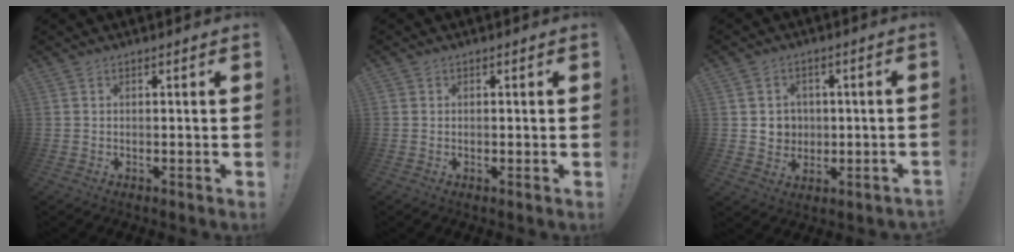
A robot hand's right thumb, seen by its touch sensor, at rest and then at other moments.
{"total": 0.8, "force": [0.0, 0.8, -0.1], "torque": [-0.004, 0.003, 0.002]}
{"total": 5.8, "force": [0.5, 5.7, 0.9], "torque": [-0.011, -0.007, 0.017]}